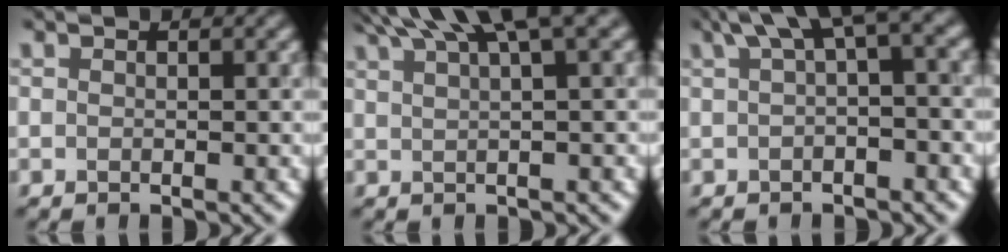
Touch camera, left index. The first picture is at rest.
{"total": 7.0, "force": [5.0, 1.0, 4.8], "torque": [-0.054, 0.025, 0.070]}
{"total": 5.2, "force": [2.1, 1.3, 4.6], "torque": [-0.054, 0.022, 0.029]}